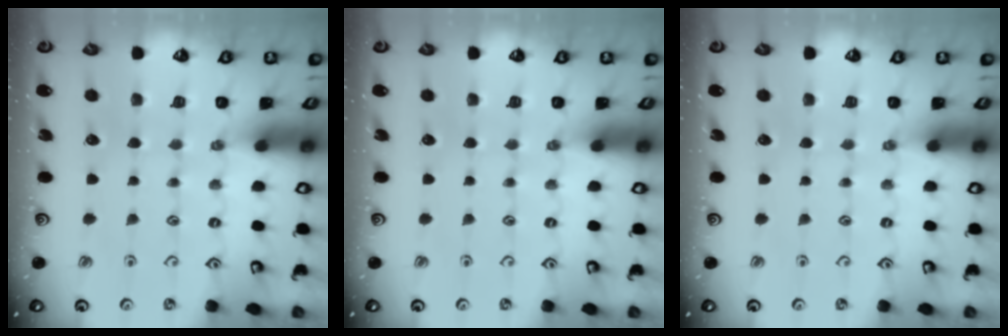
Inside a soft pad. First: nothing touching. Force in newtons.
{"total": 0.0}
{"total": 0.0}